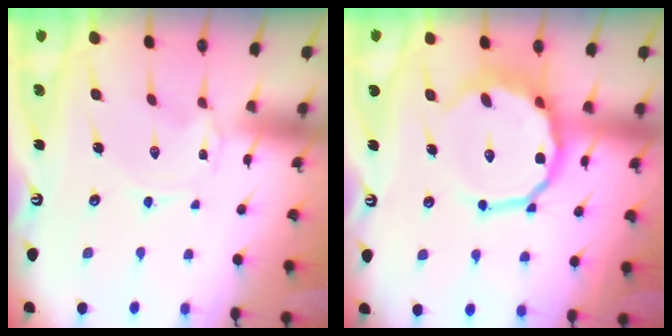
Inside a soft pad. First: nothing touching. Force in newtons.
{"total": 13.5, "press": 13.0, "slide": 3.8}